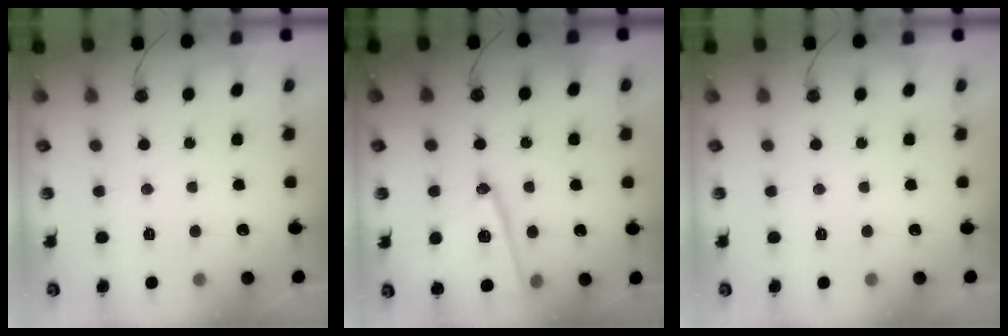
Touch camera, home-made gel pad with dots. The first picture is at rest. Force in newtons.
{"total": 14.7, "press": 14.4, "slide": 3.1}
{"total": 0.0}